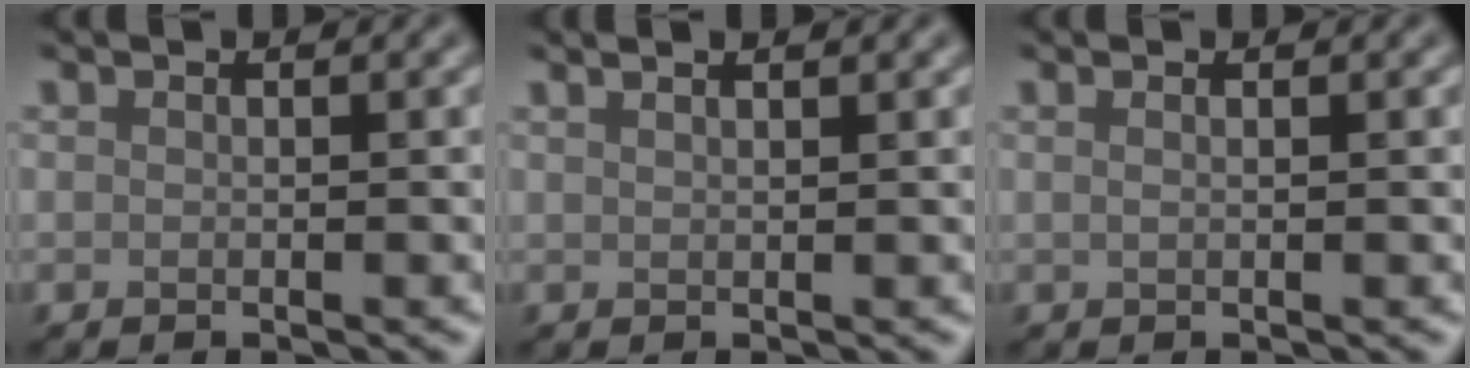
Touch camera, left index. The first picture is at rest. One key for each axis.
{"total": 2.8, "fx": 1.9, "fy": 1.2, "fz": 1.6, "tx": -0.007, "ty": 0.014, "tz": -0.005}
{"total": 1.3, "fx": 0.7, "fy": 0.6, "fz": 0.9, "tx": -0.004, "ty": -0.005, "tz": -0.003}